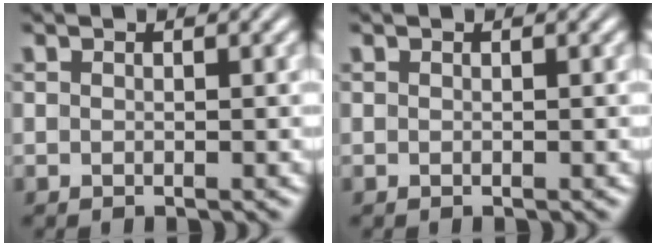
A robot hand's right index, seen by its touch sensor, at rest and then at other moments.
{"total": 0.0}